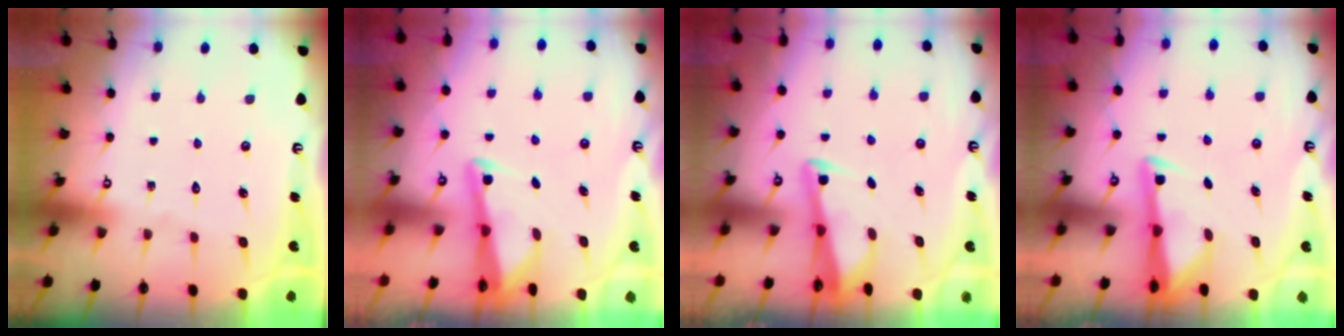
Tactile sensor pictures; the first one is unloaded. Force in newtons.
{"total": 2.9, "press": 2.9, "slide": 0.1}
{"total": 2.8, "press": 2.8, "slide": 0.3}
{"total": 3.1, "press": 3.1, "slide": 0.4}